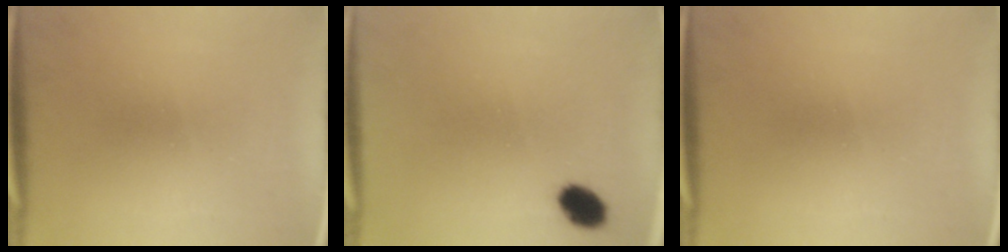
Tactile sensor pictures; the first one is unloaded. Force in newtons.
{"total": 4.7}
{"total": 0.0}